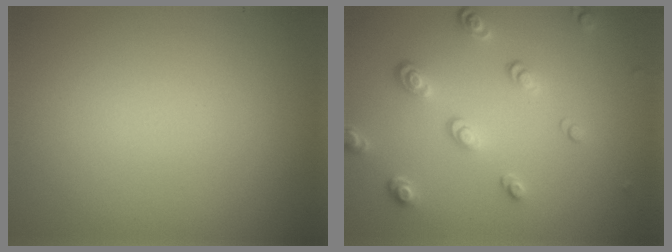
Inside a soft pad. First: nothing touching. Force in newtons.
{"total": 3.4, "press": 2.6, "slide": 2.2}